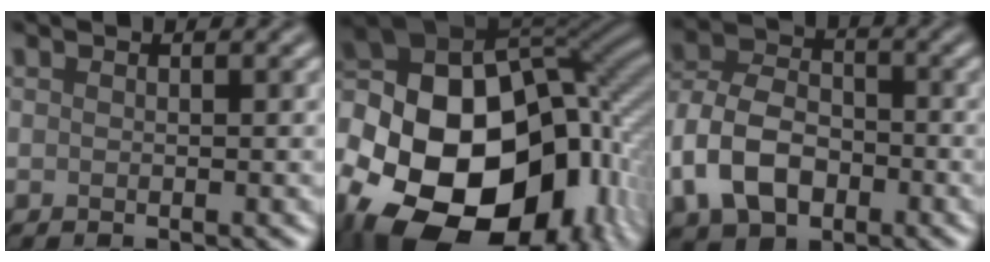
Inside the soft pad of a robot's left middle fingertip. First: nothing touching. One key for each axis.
{"total": 21.8, "fx": -8.1, "fy": 14.8, "fz": 13.8, "tx": -0.284, "ty": -0.023, "tz": -0.124}
{"total": 7.1, "fx": -2.4, "fy": 4.9, "fz": 4.4, "tx": -0.091, "ty": 0.003, "tz": -0.056}